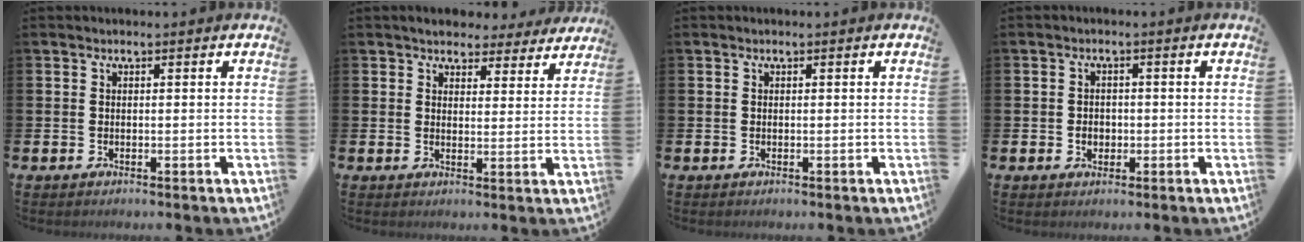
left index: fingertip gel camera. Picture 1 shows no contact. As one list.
[{"total": 4.3, "force": [4.0, 1.6, 0.2], "torque": [-0.005, -0.027, 0.069]}, {"total": 0.0}, {"total": 1.9, "force": [-0.3, 1.6, 0.9], "torque": [-0.011, 0.003, -0.011]}]